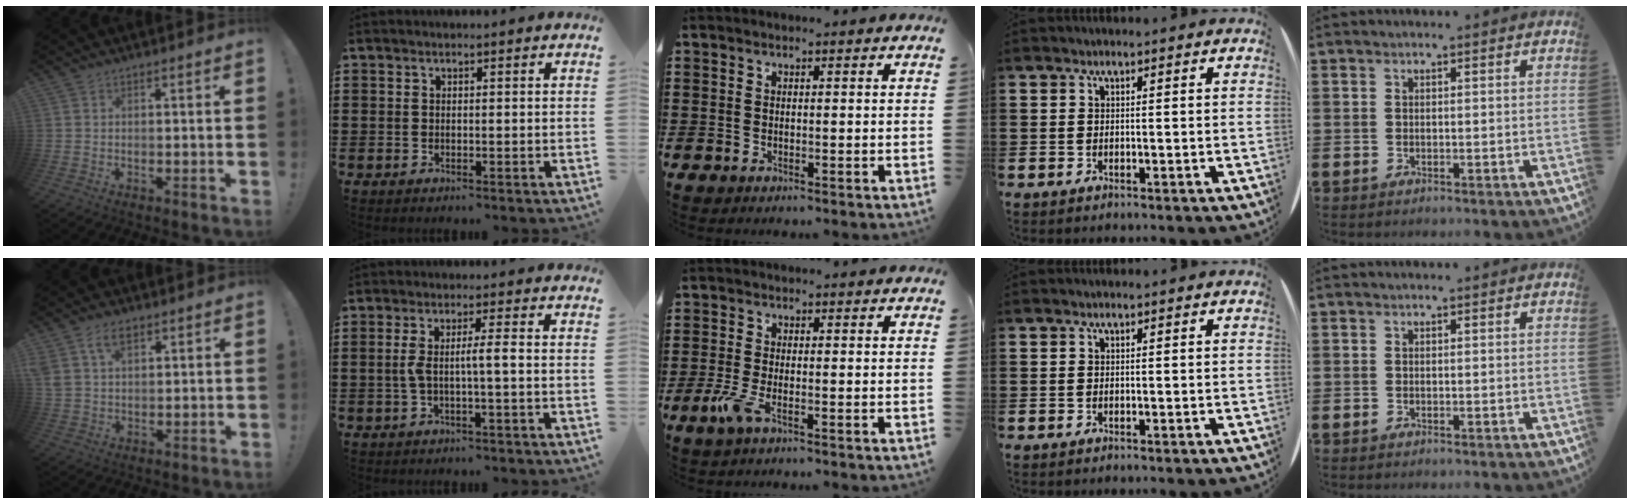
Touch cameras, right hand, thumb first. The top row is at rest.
{"thumb": {"total": 6.7, "force": [3.7, 4.0, 4.0], "torque": [-0.068, -0.004, 0.071]}, "index": {"total": 4.2, "force": [-0.5, 0.0, 4.2], "torque": [-0.085, -0.006, -0.016]}, "middle": {"total": 3.0, "force": [-1.2, 0.6, 2.7], "torque": [-0.068, -0.010, -0.028]}}